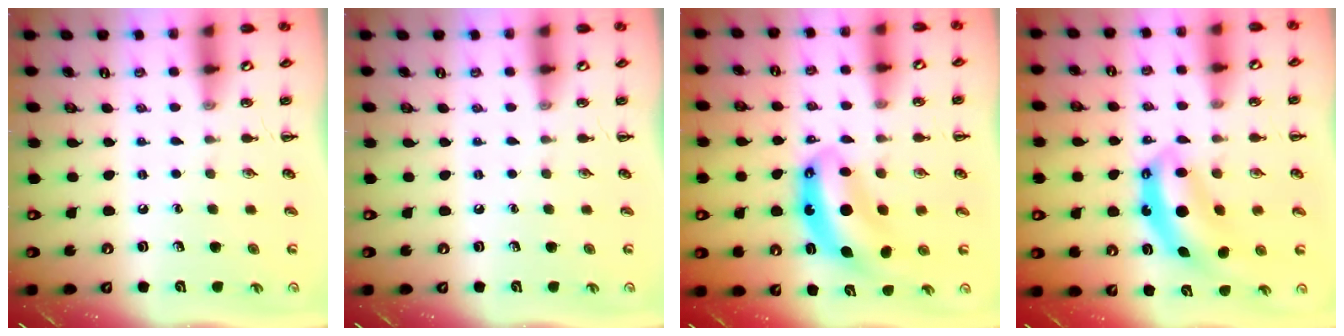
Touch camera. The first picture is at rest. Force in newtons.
{"total": 0.0}
{"total": 8.8, "press": 8.6, "slide": 1.9}
{"total": 7.1, "press": 7.0, "slide": 1.5}